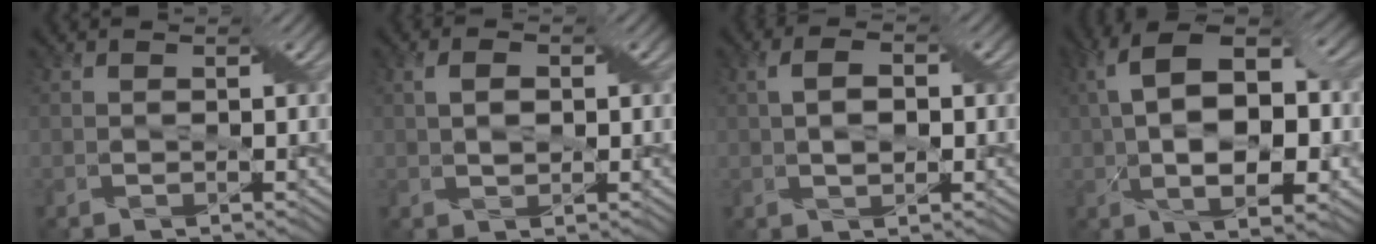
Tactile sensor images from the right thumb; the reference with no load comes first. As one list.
[{"total": 2.7, "force": [0.4, 1.5, 2.1], "torque": [-0.038, -0.001, 0.010]}, {"total": 3.6, "force": [0.2, 1.9, 3.1], "torque": [-0.062, 0.001, 0.001]}, {"total": 14.0, "force": [0.6, 7.2, 12.0], "torque": [-0.202, 0.014, 0.010]}]